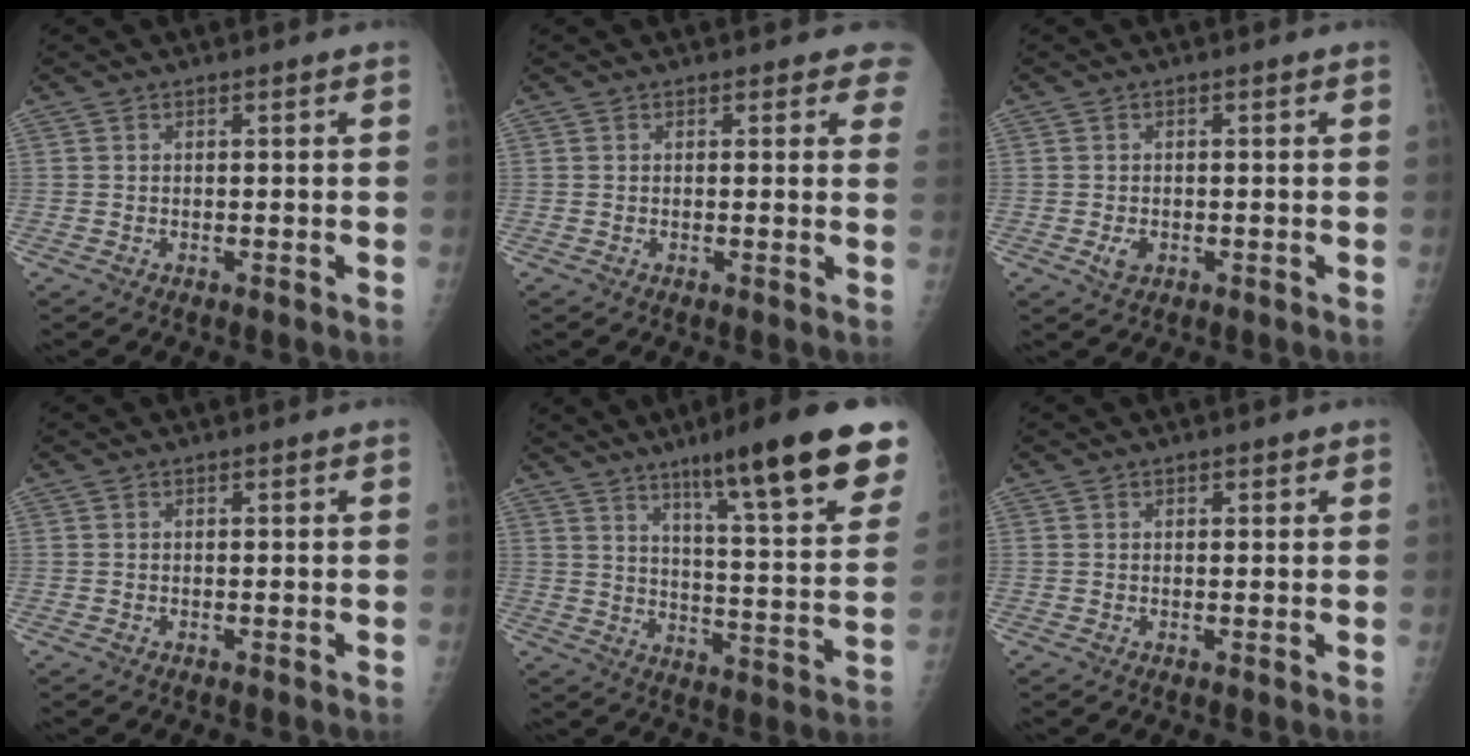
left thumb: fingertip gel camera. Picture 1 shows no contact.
{"total": 3.4, "force": [2.7, 1.5, 1.3], "torque": [0.016, -0.010, 0.013]}
{"total": 2.2, "force": [-0.6, 1.6, 1.4], "torque": [-0.021, -0.001, -0.008]}
{"total": 0.0}
{"total": 22.9, "force": [14.4, 2.9, 17.6], "torque": [-0.229, -0.058, 0.210]}
{"total": 1.4, "force": [0.7, 0.8, 0.8], "torque": [-0.002, -0.001, 0.007]}